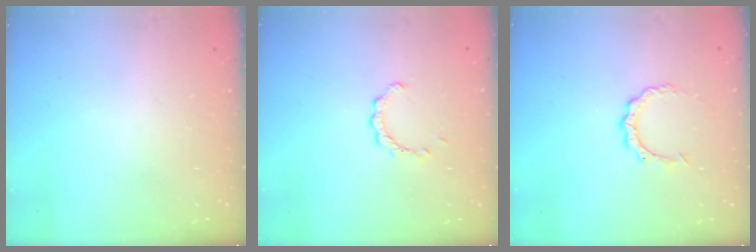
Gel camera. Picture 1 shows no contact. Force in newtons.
{"total": 2.2, "press": 2.2, "slide": 0.2}
{"total": 4.5, "press": 4.5, "slide": 0.3}